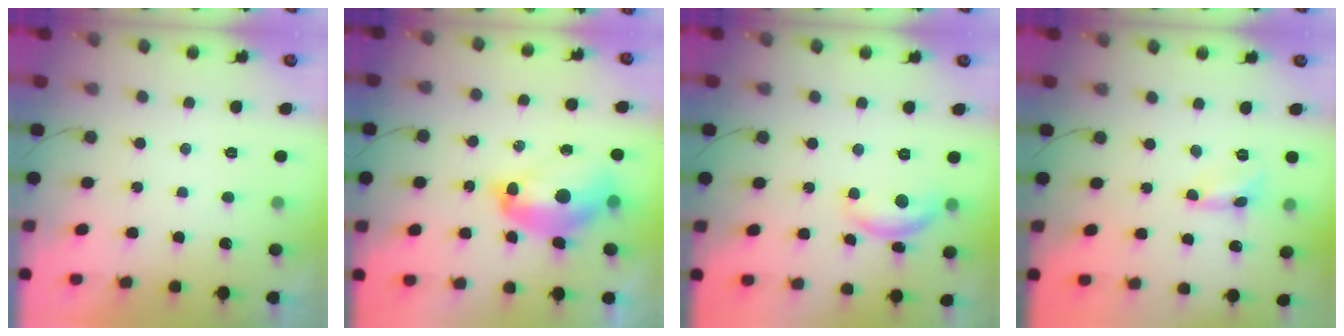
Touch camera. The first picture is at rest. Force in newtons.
{"total": 13.3, "press": 13.2, "slide": 1.4}
{"total": 11.3, "press": 11.3, "slide": 0.7}
{"total": 1.6, "press": 1.6, "slide": 0.1}